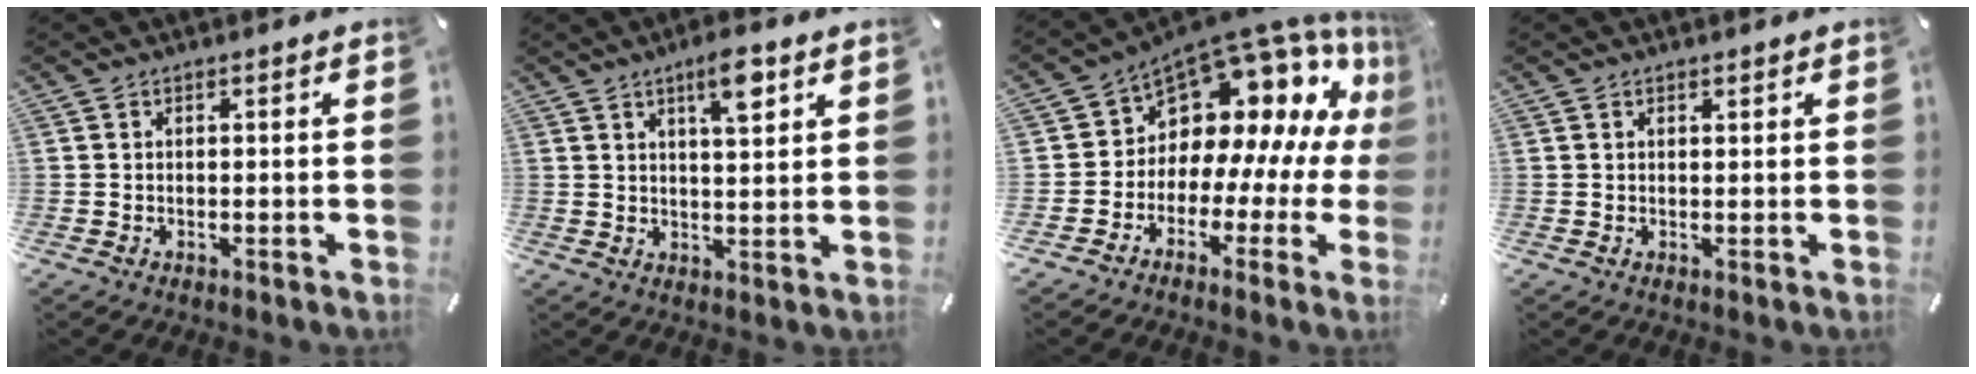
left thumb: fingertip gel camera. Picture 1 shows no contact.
{"total": 6.9, "force": [4.1, 1.8, 5.3], "torque": [-0.081, -0.014, 0.063]}
{"total": 11.9, "force": [7.1, 7.9, 5.1], "torque": [-0.081, -0.085, 0.123]}
{"total": 0.6, "force": [0.5, 0.3, 0.2], "torque": [-0.003, 0.000, 0.010]}